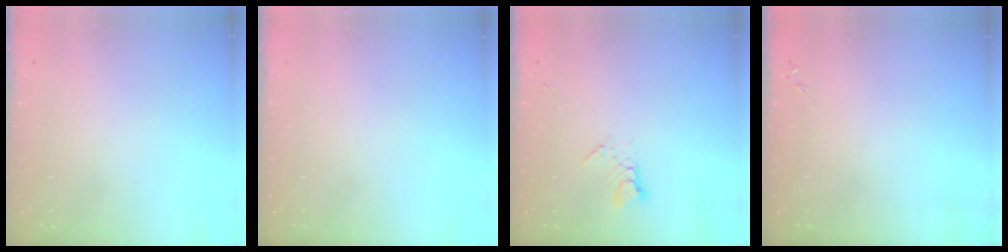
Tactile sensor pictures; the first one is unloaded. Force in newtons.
{"total": 0.0}
{"total": 3.7, "press": 3.7, "slide": 0.4}
{"total": 0.0}